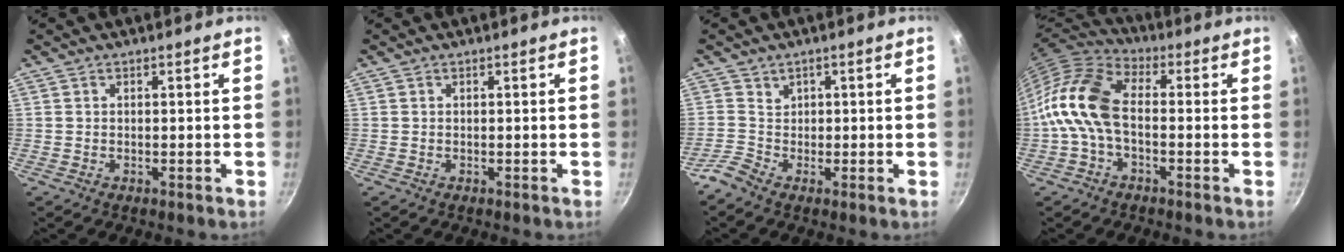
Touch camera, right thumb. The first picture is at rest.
{"total": 0.0}
{"total": 2.1, "force": [-0.7, 1.9, 0.4], "torque": [0.011, 0.018, -0.013]}
{"total": 11.7, "force": [-1.8, 6.9, 9.3], "torque": [-0.180, 0.038, -0.056]}